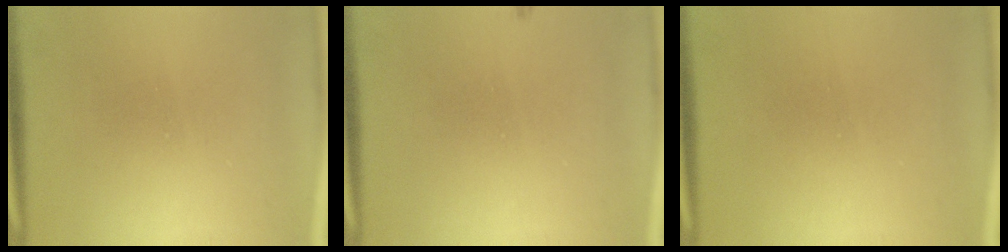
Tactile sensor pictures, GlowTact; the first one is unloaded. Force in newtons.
{"total": 0.9}
{"total": 1.1}